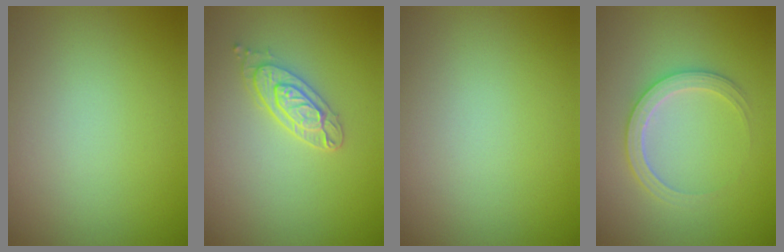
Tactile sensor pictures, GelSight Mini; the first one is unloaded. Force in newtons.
{"total": 2.6, "press": 2.4, "slide": 1.1}
{"total": 0.0}
{"total": 2.8, "press": 2.7, "slide": 0.4}